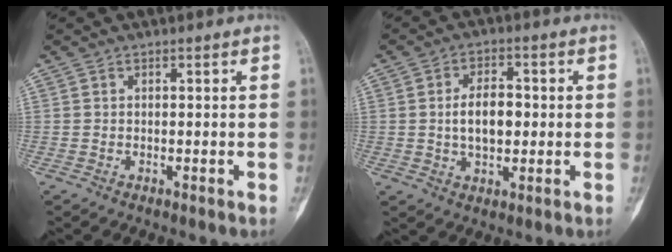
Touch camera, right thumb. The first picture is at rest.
{"total": 7.3, "force": [0.0, 4.4, 5.8], "torque": [-0.082, 0.010, -0.001]}